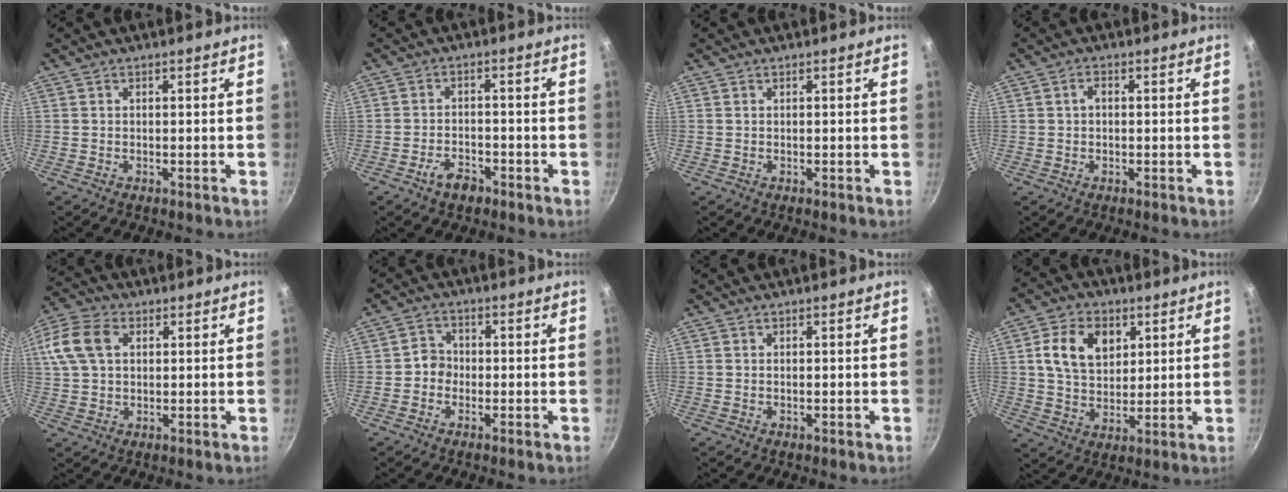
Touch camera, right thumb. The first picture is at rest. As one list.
[{"total": 4.5, "force": [-2.9, 2.4, 2.5], "torque": [-0.035, 0.022, -0.050]}, {"total": 0.0}, {"total": 1.7, "force": [0.1, 1.2, 1.3], "torque": [-0.019, 0.009, 0.000]}, {"total": 13.2, "force": [3.6, 9.4, 8.5], "torque": [-0.192, 0.025, 0.060]}, {"total": 3.3, "force": [-1.0, 3.0, 1.1], "torque": [0.006, 0.015, -0.025]}, {"total": 0.0}, {"total": 11.2, "force": [3.5, 7.9, 7.1], "torque": [-0.102, -0.006, 0.058]}]